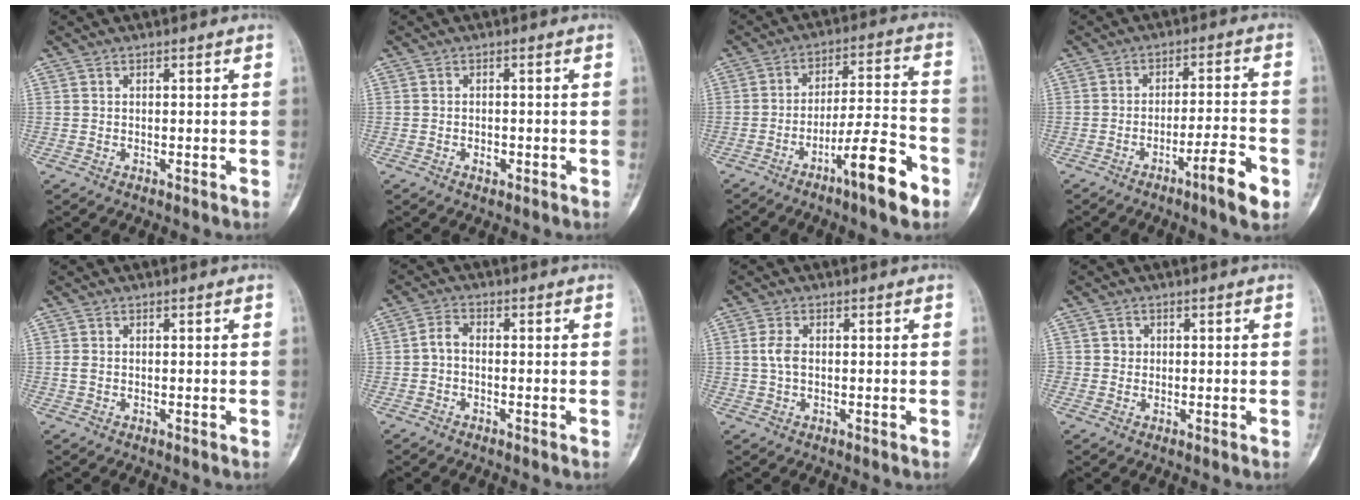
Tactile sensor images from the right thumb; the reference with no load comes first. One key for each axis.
{"total": 1.5, "fx": -0.6, "fy": 1.0, "fz": 0.9, "tx": -0.012, "ty": 0.004, "tz": -0.009}
{"total": 12.6, "fx": -6.9, "fy": 2.2, "fz": 10.3, "tx": -0.162, "ty": 0.048, "tz": -0.111}
{"total": 8.0, "fx": -4.2, "fy": 0.9, "fz": 6.7, "tx": -0.104, "ty": 0.026, "tz": -0.064}
{"total": 0.8, "fx": -0.1, "fy": 0.6, "fz": 0.6, "tx": -0.017, "ty": -0.001, "tz": -0.002}
{"total": 2.6, "fx": -0.7, "fy": 1.6, "fz": 1.9, "tx": -0.035, "ty": 0.012, "tz": -0.021}
{"total": 2.6, "fx": 0.2, "fy": 1.5, "fz": 2.2, "tx": -0.048, "ty": 0.004, "tz": 0.000}
{"total": 1.5, "fx": 0.1, "fy": 1.5, "fz": 0.2, "tx": 0.007, "ty": 0.005, "tz": 0.000}